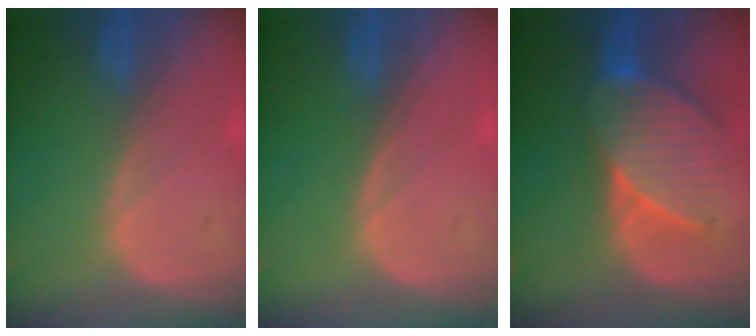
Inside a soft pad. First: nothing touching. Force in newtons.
{"total": 0.0}
{"total": 8.1, "press": 8.0, "slide": 0.9}